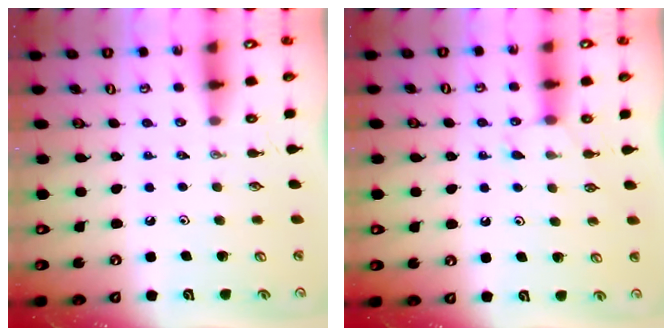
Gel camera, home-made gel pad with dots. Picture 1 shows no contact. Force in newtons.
{"total": 4.9, "press": 4.9, "slide": 0.6}